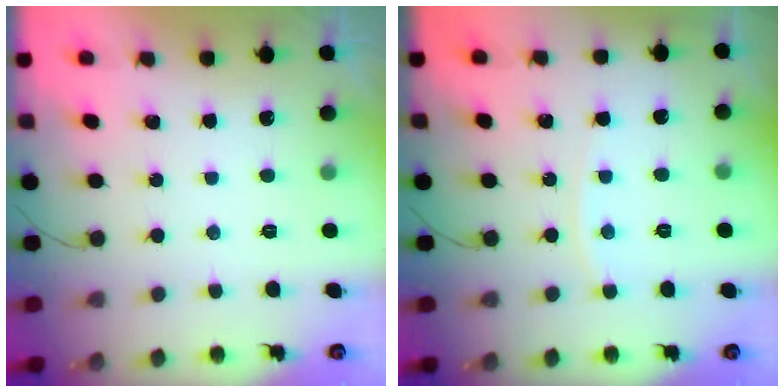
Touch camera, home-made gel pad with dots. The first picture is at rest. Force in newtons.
{"total": 2.6, "press": 2.5, "slide": 0.4}